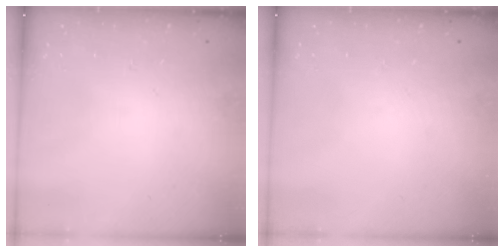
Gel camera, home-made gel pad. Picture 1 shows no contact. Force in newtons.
{"total": 0.0}